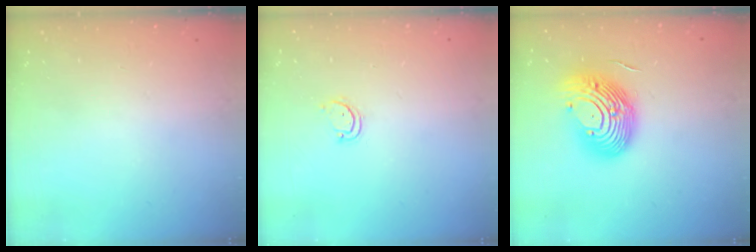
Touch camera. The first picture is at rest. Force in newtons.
{"total": 2.7, "press": 2.6, "slide": 0.3}
{"total": 16.3, "press": 15.8, "slide": 4.1}